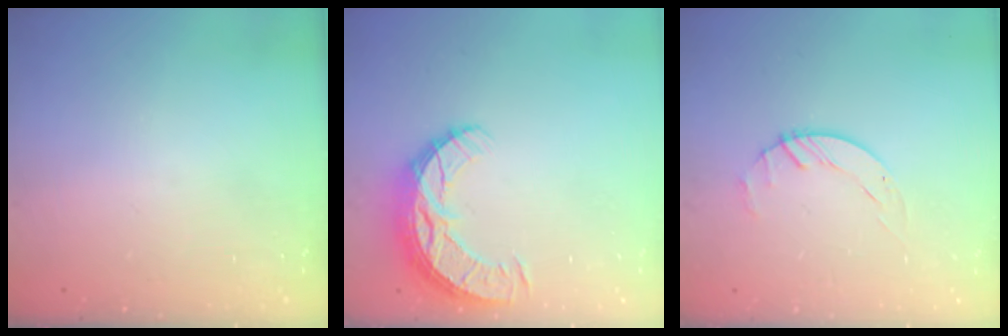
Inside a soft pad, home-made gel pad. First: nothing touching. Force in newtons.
{"total": 10.2, "press": 10.2, "slide": 0.8}
{"total": 1.8, "press": 1.8, "slide": 0.3}